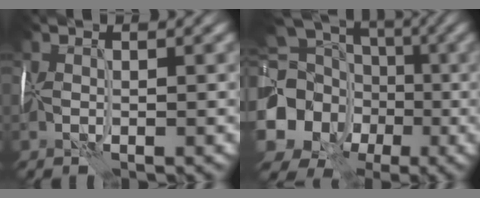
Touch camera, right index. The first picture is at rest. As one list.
[{"total": 17.9, "force": [-3.2, 15.7, 7.8], "torque": [-0.176, -0.012, -0.082]}]